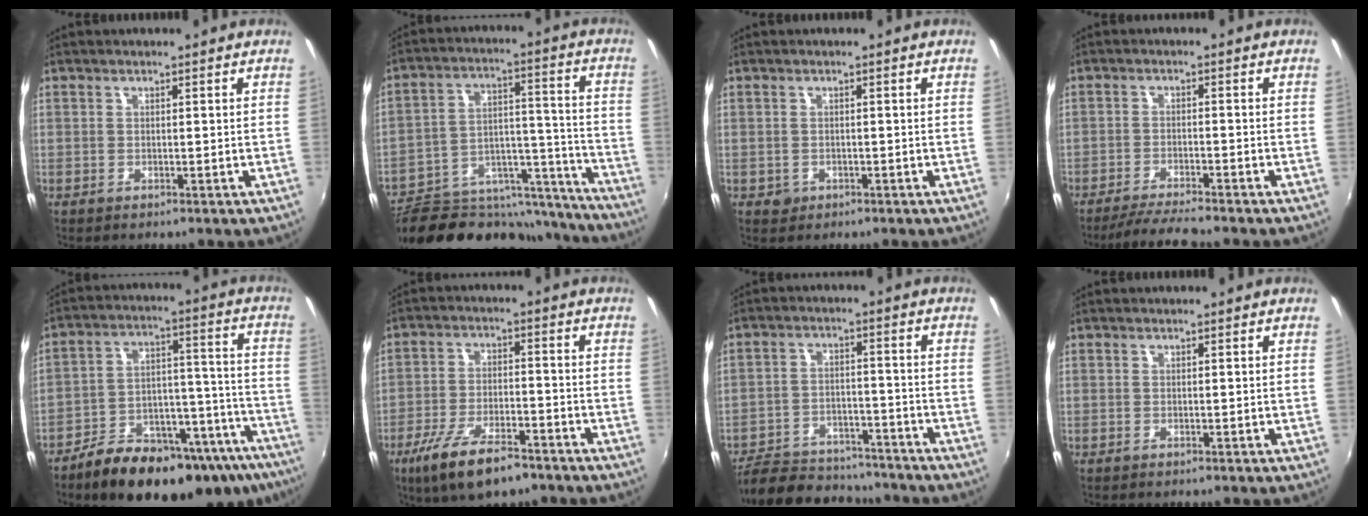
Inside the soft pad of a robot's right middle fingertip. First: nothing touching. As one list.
[{"total": 27.5, "force": [-23.0, 10.4, 10.9], "torque": [-0.189, 0.036, -0.308]}, {"total": 1.7, "force": [-0.6, 1.5, 0.4], "torque": [-0.009, -0.004, -0.006]}, {"total": 6.5, "force": [-5.9, 0.0, 2.8], "torque": [-0.072, -0.012, -0.102]}, {"total": 25.8, "force": [-18.3, 10.4, 15.0], "torque": [-0.221, 0.007, -0.242]}, {"total": 12.3, "force": [-8.3, 4.0, 8.2], "torque": [-0.179, -0.027, -0.145]}, {"total": 16.1, "force": [-14.0, 5.7, 5.5], "torque": [-0.134, 0.005, -0.202]}, {"total": 0.0}]